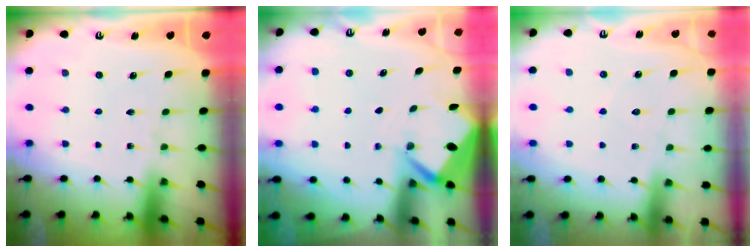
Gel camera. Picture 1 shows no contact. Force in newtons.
{"total": 3.0, "press": 3.0, "slide": 0.3}
{"total": 5.3, "press": 5.3, "slide": 0.6}